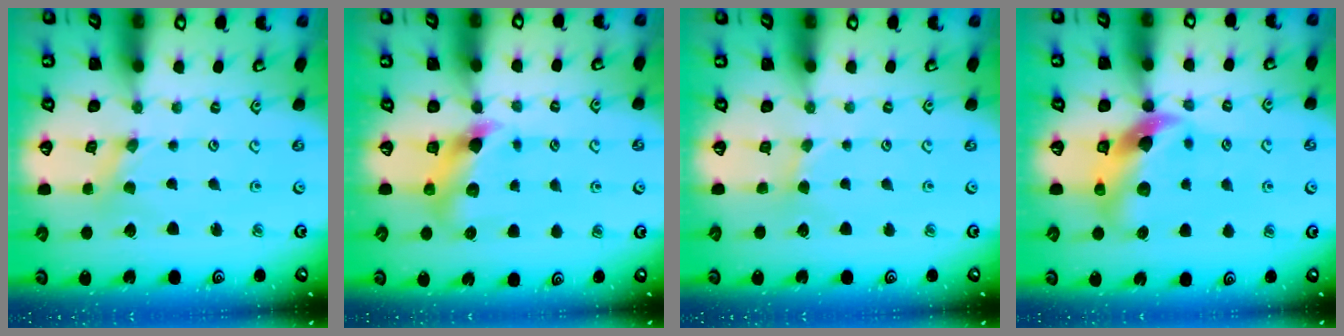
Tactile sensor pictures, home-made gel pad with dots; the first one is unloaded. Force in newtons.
{"total": 5.3, "press": 5.3, "slide": 0.5}
{"total": 1.5, "press": 1.5, "slide": 0.2}
{"total": 10.8, "press": 10.7, "slide": 1.7}